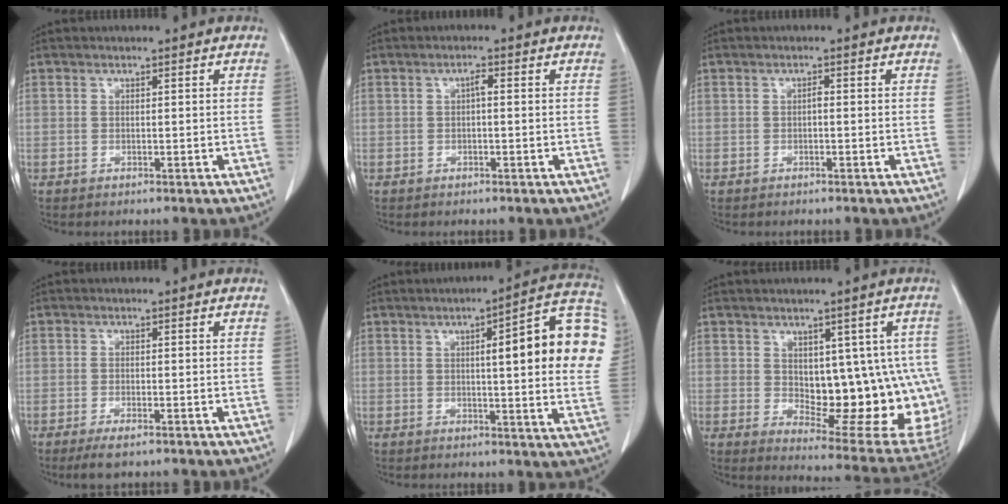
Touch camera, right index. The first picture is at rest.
{"total": 1.3, "force": [0.1, 0.3, 1.2], "torque": [-0.022, 0.004, 0.001]}
{"total": 0.6, "force": [-0.1, 0.2, 0.6], "torque": [-0.011, 0.002, -0.003]}
{"total": 3.2, "force": [-2.3, 0.7, 2.2], "torque": [-0.041, -0.006, -0.037]}
{"total": 16.8, "force": [3.3, 2.6, 16.2], "torque": [-0.183, 0.024, 0.030]}
{"total": 17.0, "force": [-0.7, 8.1, 15.0], "torque": [-0.140, 0.005, 0.019]}